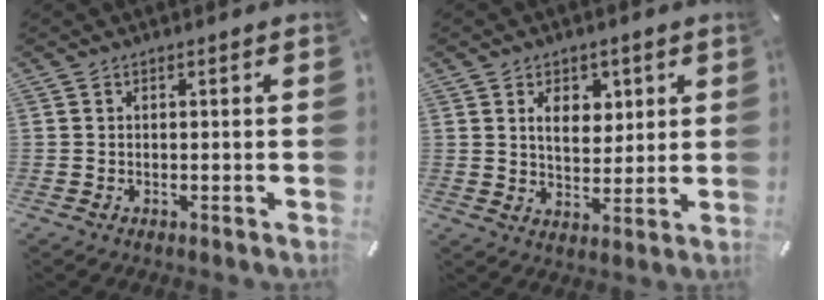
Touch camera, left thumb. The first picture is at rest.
{"total": 7.1, "force": [2.6, 5.1, 4.1], "torque": [-0.058, -0.004, 0.041]}